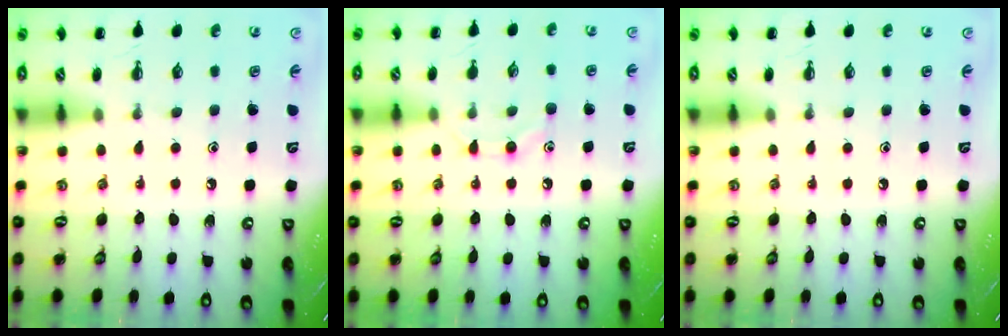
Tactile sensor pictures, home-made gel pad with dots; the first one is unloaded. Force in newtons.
{"total": 6.9, "press": 6.7, "slide": 1.3}
{"total": 0.0}